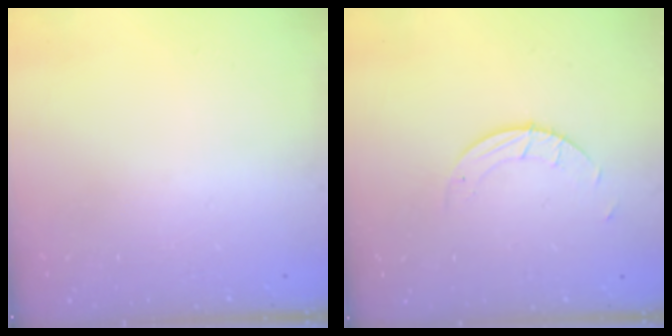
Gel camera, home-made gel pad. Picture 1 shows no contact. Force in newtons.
{"total": 1.9, "press": 1.9, "slide": 0.1}